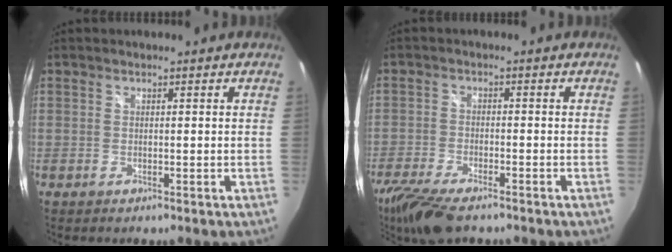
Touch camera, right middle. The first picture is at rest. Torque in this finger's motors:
{"motor_torque": [1.08, -1.06, 0.13, 0.10]}